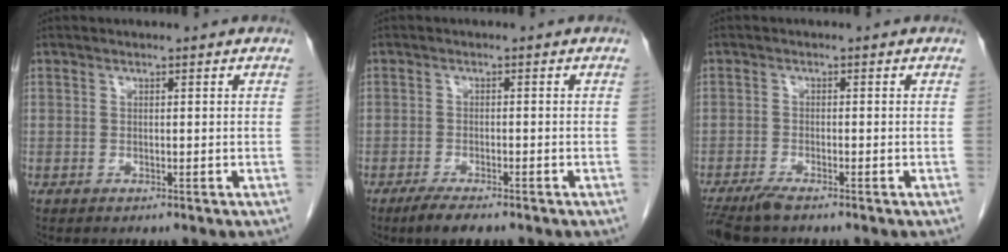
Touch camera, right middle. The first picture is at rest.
{"total": 3.6, "force": [-2.7, 0.6, 2.3], "torque": [-0.045, -0.008, -0.046]}
{"total": 3.7, "force": [-3.0, 0.3, 2.2], "torque": [-0.041, -0.009, -0.056]}